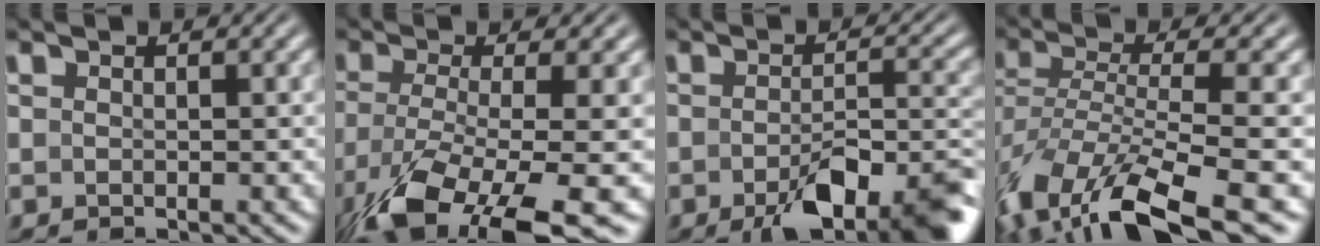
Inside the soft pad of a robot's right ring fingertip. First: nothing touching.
{"total": 9.3, "force": [-4.4, 3.9, 7.2], "torque": [-0.154, -0.057, -0.038]}
{"total": 7.4, "force": [-4.0, 2.4, 5.7], "torque": [-0.075, -0.008, -0.065]}
{"total": 8.9, "force": [-5.1, 3.8, 6.2], "torque": [-0.153, -0.046, -0.052]}